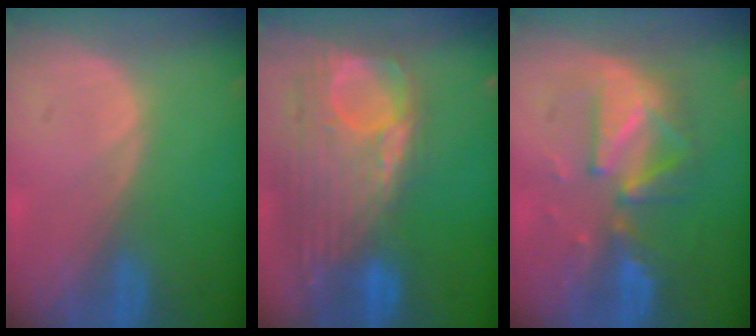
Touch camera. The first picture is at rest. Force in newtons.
{"total": 12.7, "press": 10.6, "slide": 6.9}
{"total": 8.0, "press": 8.0, "slide": 0.6}